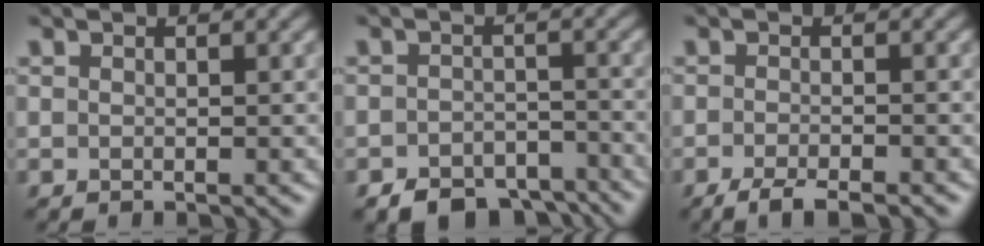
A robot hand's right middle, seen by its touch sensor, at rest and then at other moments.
{"total": 5.1, "force": [-4.1, 2.4, 1.7], "torque": [-0.016, -0.009, -0.068]}
{"total": 3.3, "force": [-2.5, 0.6, 2.0], "torque": [-0.031, -0.004, -0.049]}